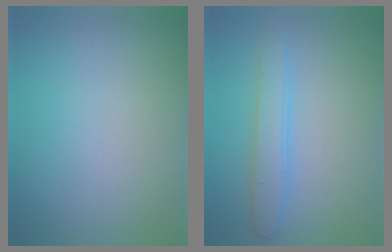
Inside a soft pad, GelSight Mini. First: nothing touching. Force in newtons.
{"total": 2.5, "press": 2.5, "slide": 0.1}